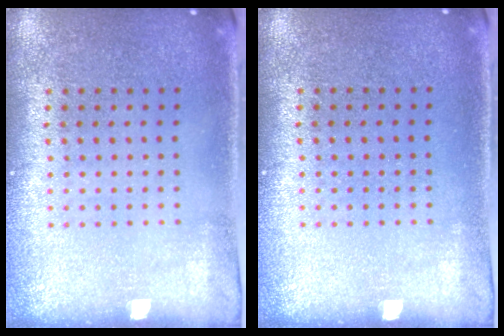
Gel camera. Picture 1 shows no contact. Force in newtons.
{"total": 0.0}